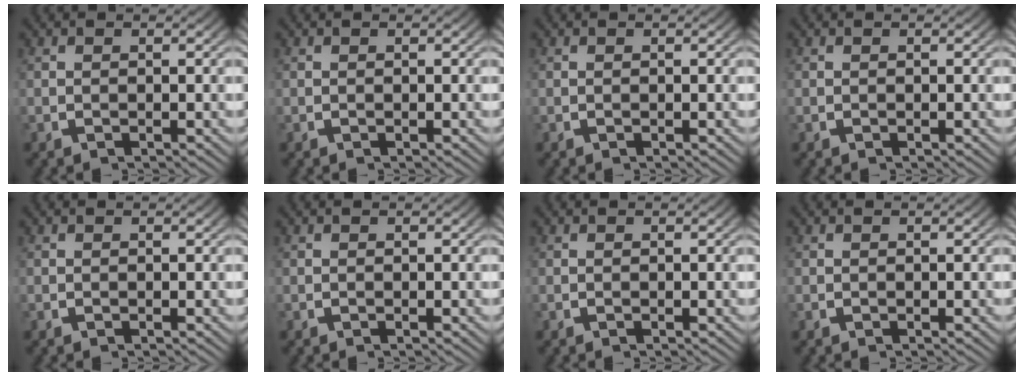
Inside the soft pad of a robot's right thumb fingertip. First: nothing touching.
{"total": 0.0}
{"total": 0.0}
{"total": 0.0}
{"total": 0.0}
{"total": 0.0}
{"total": 0.0}
{"total": 0.0}